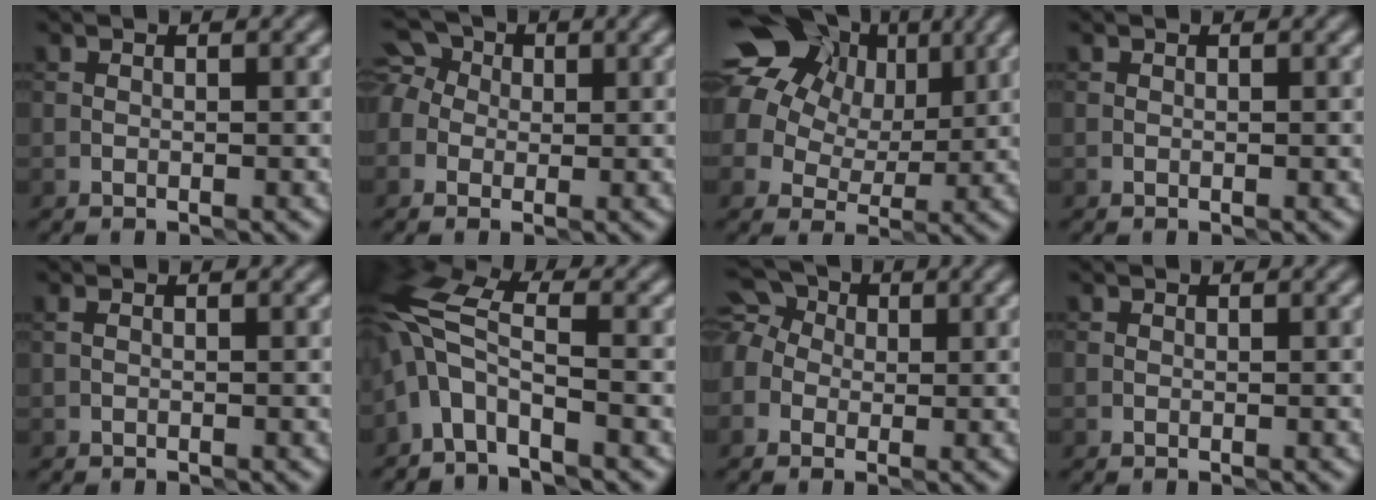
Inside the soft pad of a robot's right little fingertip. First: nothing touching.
{"total": 4.5, "force": [0.7, 3.8, 2.3], "torque": [-0.040, 0.031, -0.012]}
{"total": 18.1, "force": [8.2, 13.7, 8.5], "torque": [-0.189, 0.036, 0.147]}
{"total": 0.0}
{"total": 0.0}
{"total": 5.5, "force": [-2.7, 2.3, 4.2], "torque": [-0.087, 0.016, -0.065]}
{"total": 5.2, "force": [0.5, 4.4, 2.8], "torque": [-0.055, 0.033, -0.020]}
{"total": 0.0}